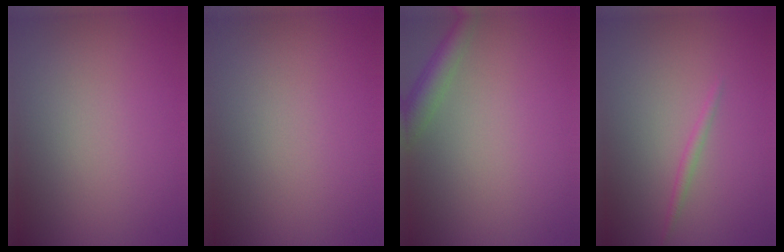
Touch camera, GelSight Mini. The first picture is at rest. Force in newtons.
{"total": 0.0}
{"total": 2.9, "press": 2.9, "slide": 0.1}
{"total": 0.5, "press": 0.5, "slide": 0.1}